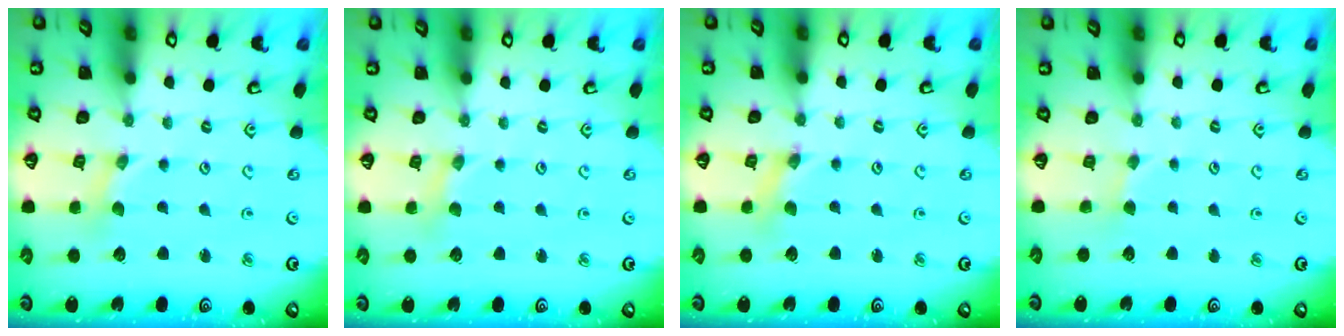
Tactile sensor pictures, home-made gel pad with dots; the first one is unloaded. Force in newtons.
{"total": 2.3, "press": 2.3, "slide": 0.2}
{"total": 1.3, "press": 1.3, "slide": 0.3}
{"total": 1.5, "press": 1.5, "slide": 0.2}